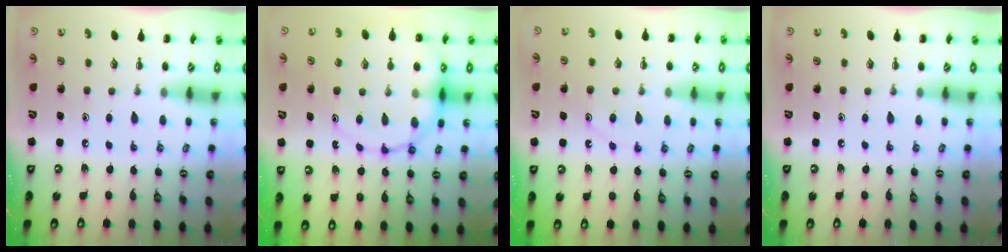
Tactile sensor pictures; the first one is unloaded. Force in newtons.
{"total": 18.9, "press": 18.6, "slide": 3.6}
{"total": 10.6, "press": 10.5, "slide": 0.9}
{"total": 0.0}